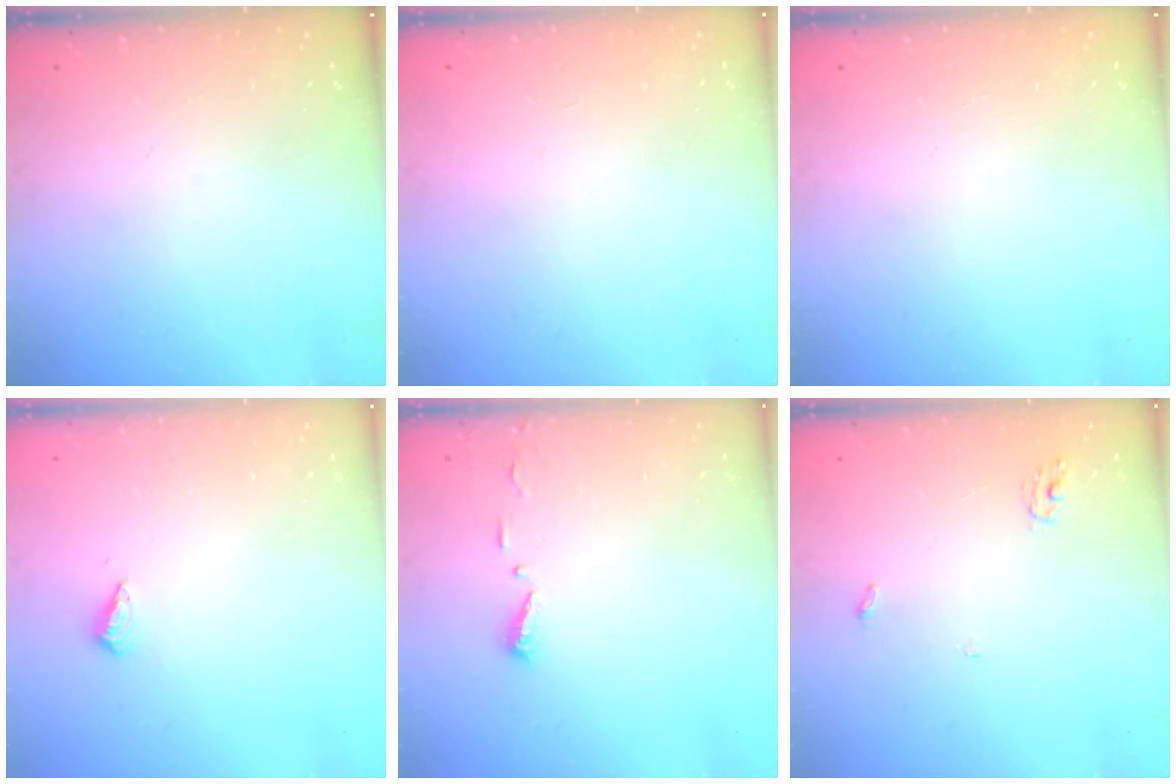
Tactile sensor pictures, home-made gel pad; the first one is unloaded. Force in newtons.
{"total": 1.1, "press": 0.8, "slide": 0.7}
{"total": 0.0}
{"total": 4.2, "press": 4.1, "slide": 1.0}
{"total": 4.7, "press": 4.7, "slide": 0.5}
{"total": 2.8, "press": 2.8, "slide": 0.2}